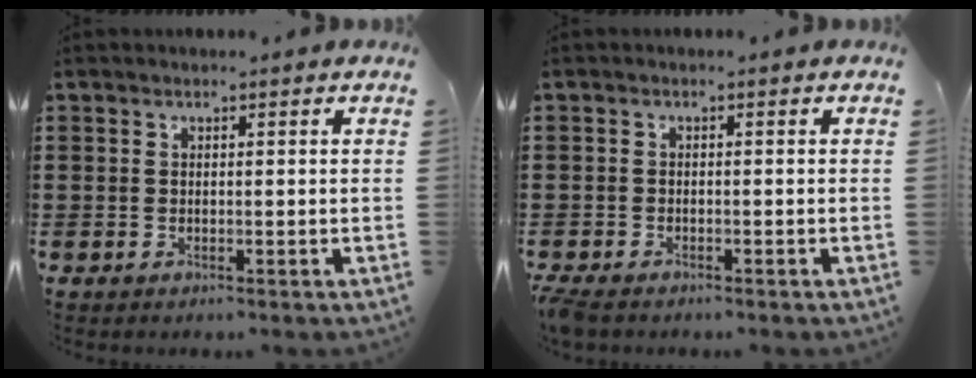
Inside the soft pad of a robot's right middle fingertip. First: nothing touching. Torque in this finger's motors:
{"motor_torque": [1.09, -0.06, 0.26, 0.08]}